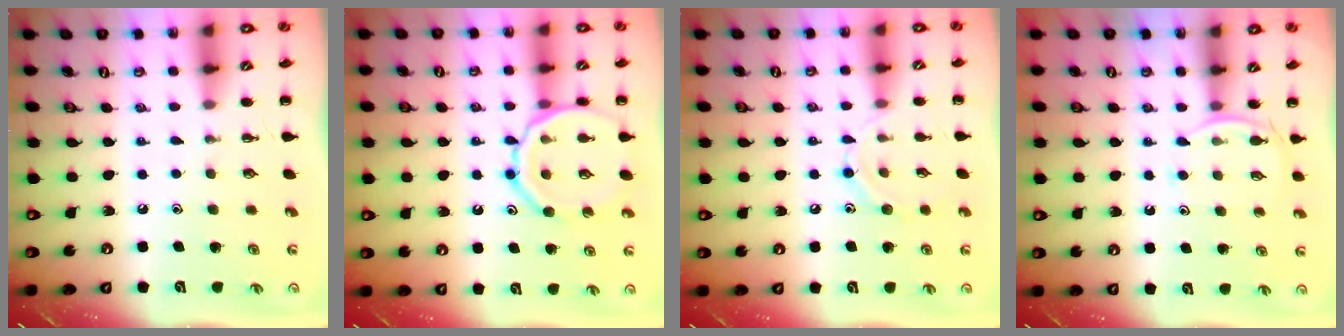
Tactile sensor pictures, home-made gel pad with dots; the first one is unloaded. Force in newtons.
{"total": 15.6, "press": 15.5, "slide": 2.0}
{"total": 7.7, "press": 7.6, "slide": 1.0}
{"total": 5.2, "press": 5.0, "slide": 1.4}